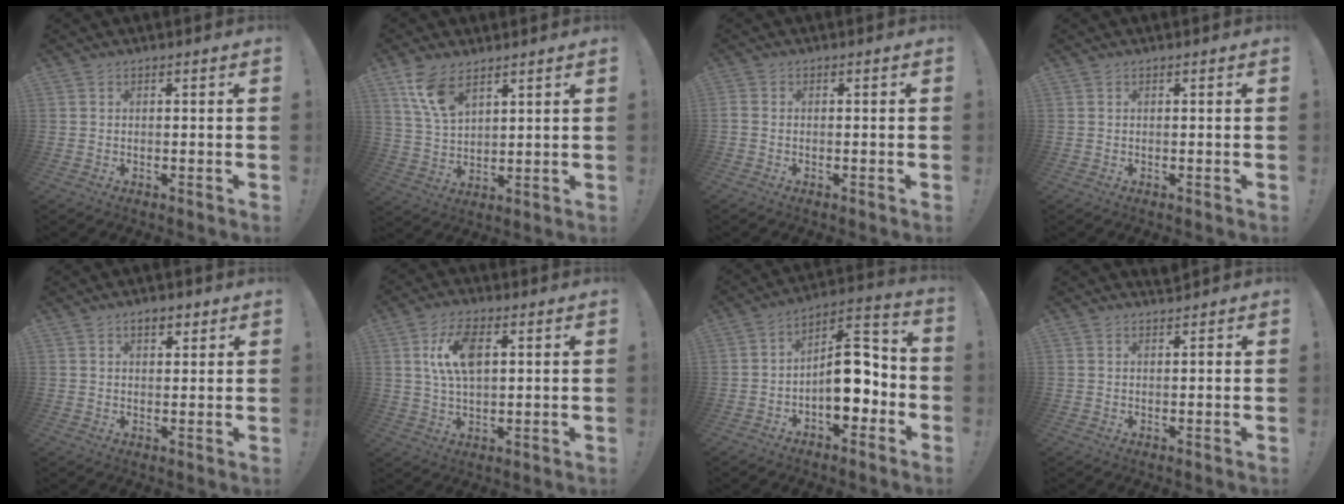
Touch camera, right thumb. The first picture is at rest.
{"total": 9.8, "force": [6.5, 4.6, 5.7], "torque": [-0.104, -0.028, 0.125]}
{"total": 0.8, "force": [-0.5, 0.3, 0.6], "torque": [-0.014, 0.003, -0.007]}
{"total": 0.0}
{"total": 3.6, "force": [2.2, 1.9, 2.2], "torque": [-0.028, -0.005, 0.036]}
{"total": 10.6, "force": [3.0, 5.6, 8.5], "torque": [-0.153, 0.007, 0.053]}
{"total": 14.0, "force": [-3.2, 7.7, 11.2], "torque": [-0.158, 0.026, -0.046]}
{"total": 0.8, "force": [0.8, 0.1, 0.2], "torque": [0.005, -0.007, 0.014]}